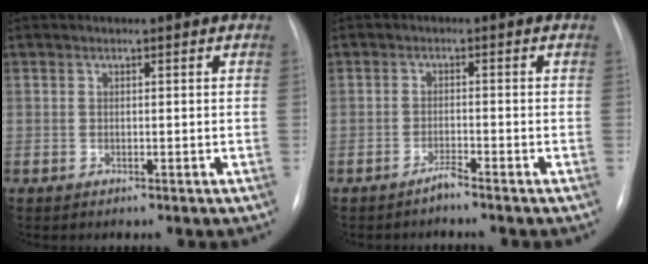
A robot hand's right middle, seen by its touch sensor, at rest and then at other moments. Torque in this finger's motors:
{"motor_torque": [0.01, -1.52, -0.03, 0.03]}